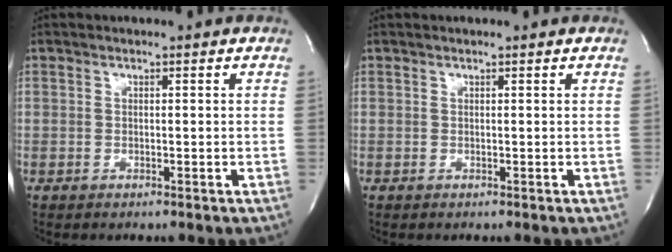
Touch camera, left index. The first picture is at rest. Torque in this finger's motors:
{"motor_torque": [0.00, 0.00, 0.00, 0.01]}